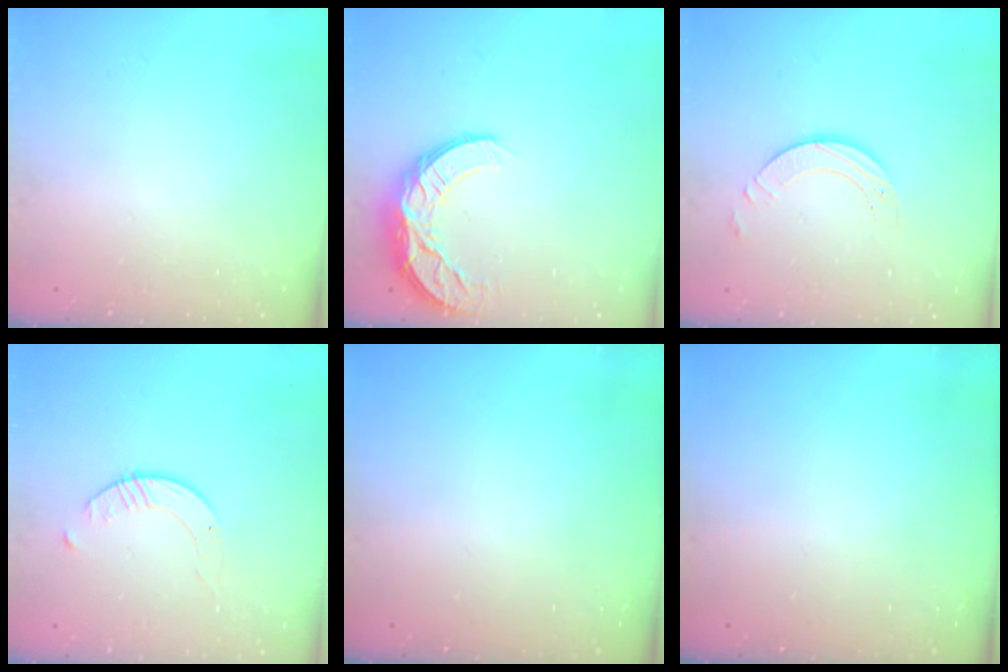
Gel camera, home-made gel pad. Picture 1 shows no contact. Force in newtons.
{"total": 10.1, "press": 10.1, "slide": 0.7}
{"total": 4.3, "press": 4.3, "slide": 0.1}
{"total": 2.6, "press": 2.6, "slide": 0.3}
{"total": 0.0}
{"total": 0.0}